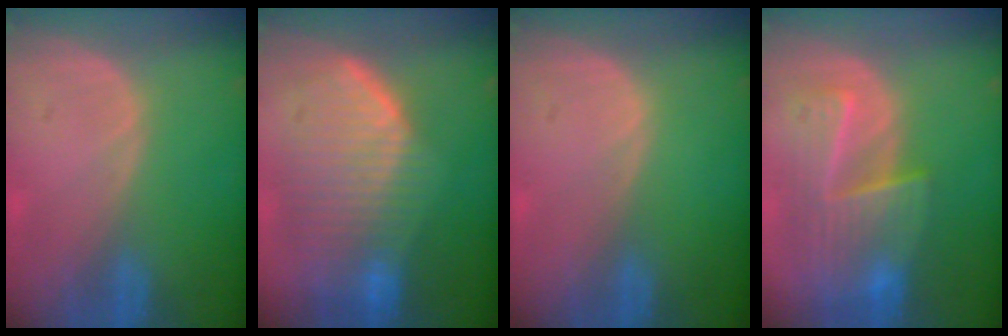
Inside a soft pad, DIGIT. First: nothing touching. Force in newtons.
{"total": 10.5, "press": 9.2, "slide": 5.0}
{"total": 0.0}
{"total": 9.4, "press": 8.3, "slide": 4.3}